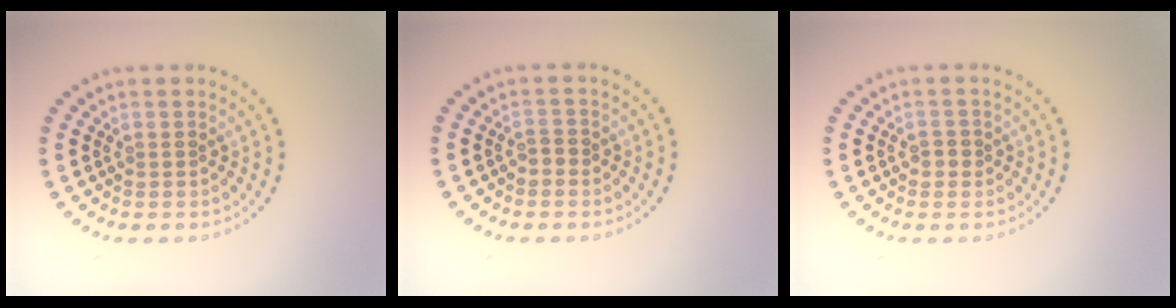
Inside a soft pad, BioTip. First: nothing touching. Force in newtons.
{"total": 0.9, "press": 0.8, "slide": 0.4}
{"total": 1.1, "press": 1.0, "slide": 0.4}